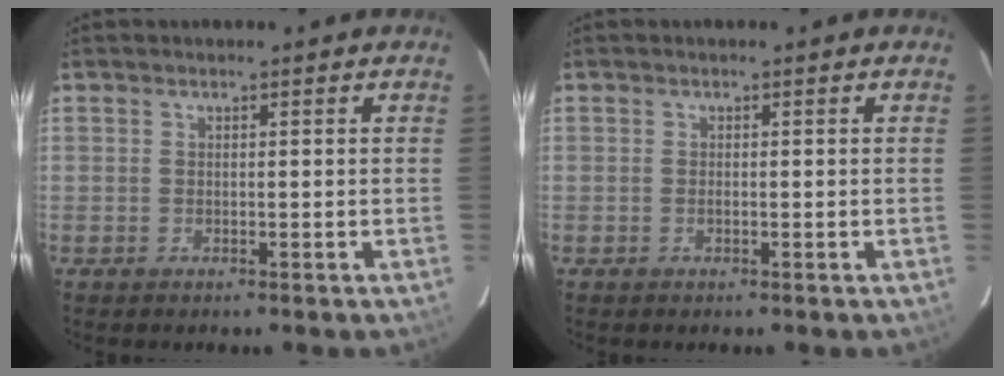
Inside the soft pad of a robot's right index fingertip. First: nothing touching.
{"total": 0.5, "force": [-0.2, 0.2, 0.4], "torque": [-0.007, 0.001, -0.005]}